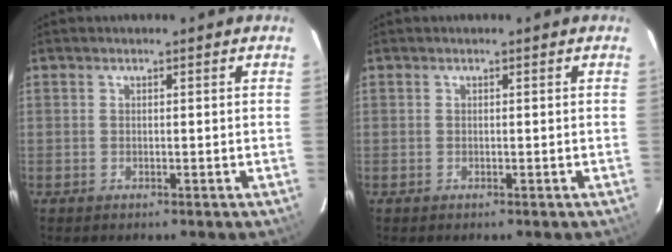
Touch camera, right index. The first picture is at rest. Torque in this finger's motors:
{"motor_torque": [0.00, 0.00, 0.00, -0.01]}